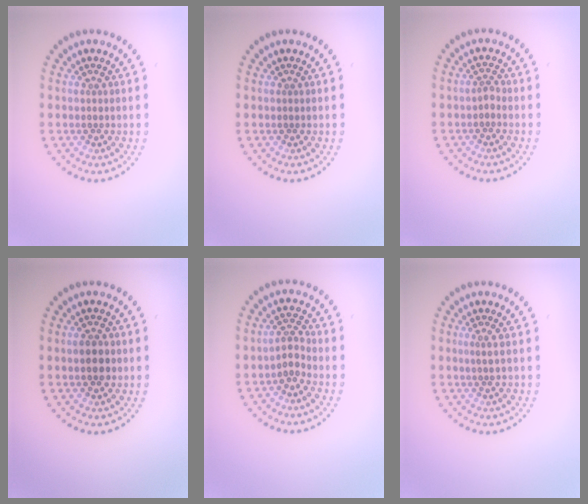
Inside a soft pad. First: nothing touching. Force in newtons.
{"total": 0.0}
{"total": 0.9, "press": 0.7, "slide": 0.6}
{"total": 2.2, "press": 2.2, "slide": 0.1}
{"total": 1.9, "press": 1.4, "slide": 1.3}
{"total": 0.6, "press": 0.3, "slide": 0.5}